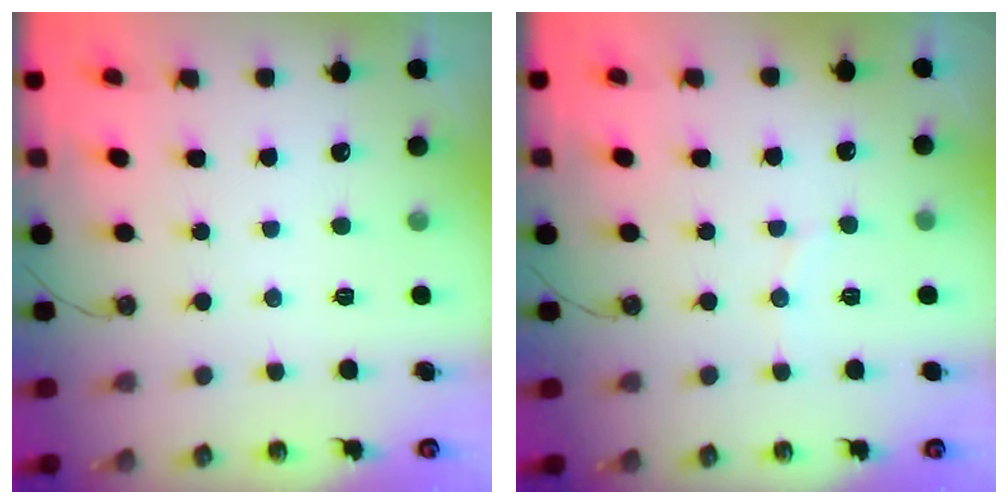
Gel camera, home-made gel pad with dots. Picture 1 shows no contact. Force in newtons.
{"total": 2.9, "press": 2.9, "slide": 0.3}